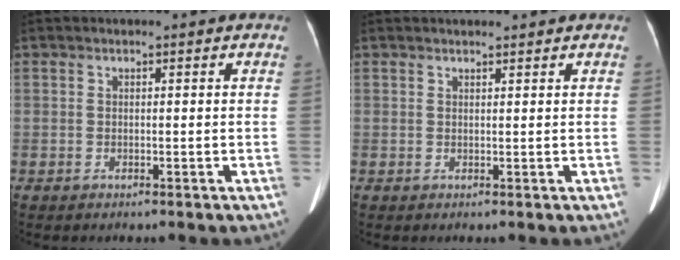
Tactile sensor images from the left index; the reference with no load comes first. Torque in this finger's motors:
{"motor_torque": [-0.02, 0.09, -0.10, -0.04]}